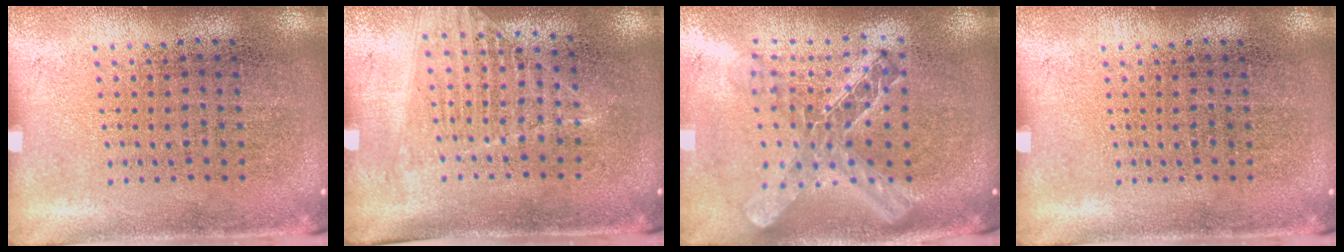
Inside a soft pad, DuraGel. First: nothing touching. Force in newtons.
{"total": 1.2, "press": 1.1, "slide": 0.5}
{"total": 2.1, "press": 1.7, "slide": 1.3}
{"total": 0.0}